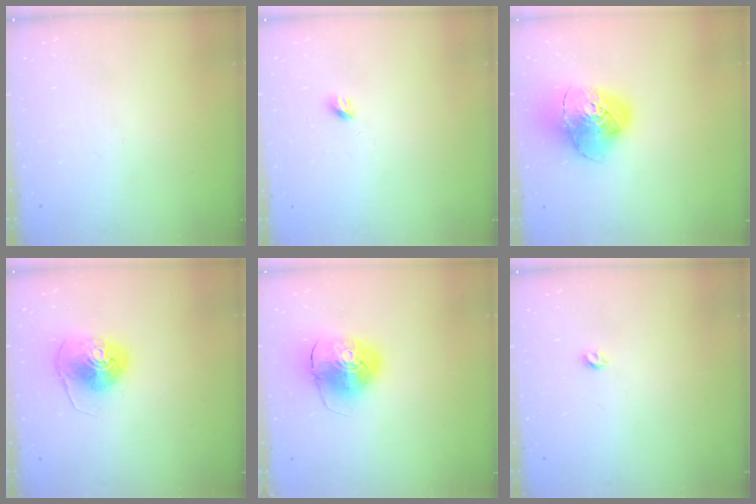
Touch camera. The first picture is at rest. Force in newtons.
{"total": 3.6, "press": 3.5, "slide": 0.6}
{"total": 15.3, "press": 15.2, "slide": 1.8}
{"total": 8.3, "press": 8.3, "slide": 0.5}
{"total": 9.7, "press": 9.6, "slide": 1.4}
{"total": 2.9, "press": 2.8, "slide": 0.5}